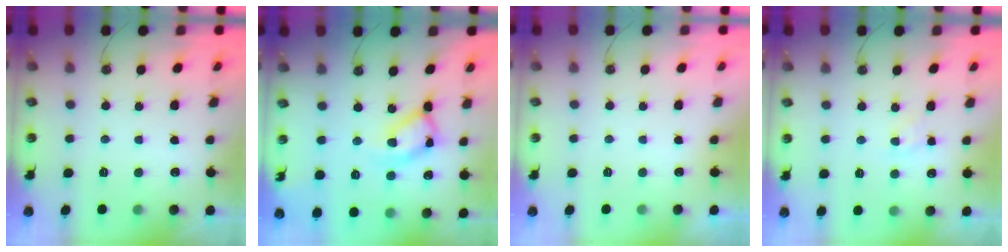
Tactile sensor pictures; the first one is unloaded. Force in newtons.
{"total": 13.1, "press": 13.0, "slide": 1.5}
{"total": 0.0}
{"total": 5.3, "press": 5.3, "slide": 0.7}